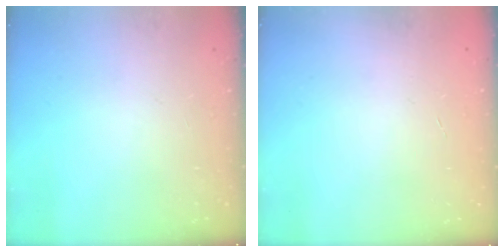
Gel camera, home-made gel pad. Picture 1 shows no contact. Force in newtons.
{"total": 0.0}